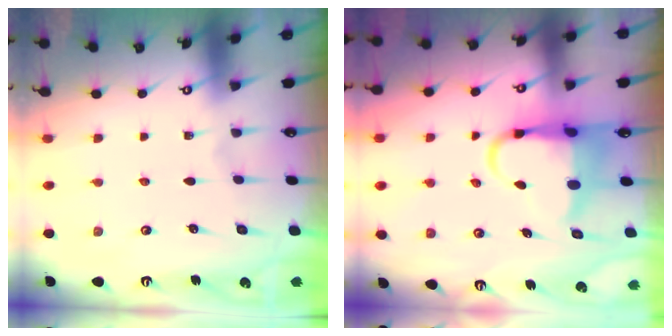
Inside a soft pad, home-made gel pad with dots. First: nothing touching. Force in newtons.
{"total": 7.6, "press": 7.4, "slide": 1.7}